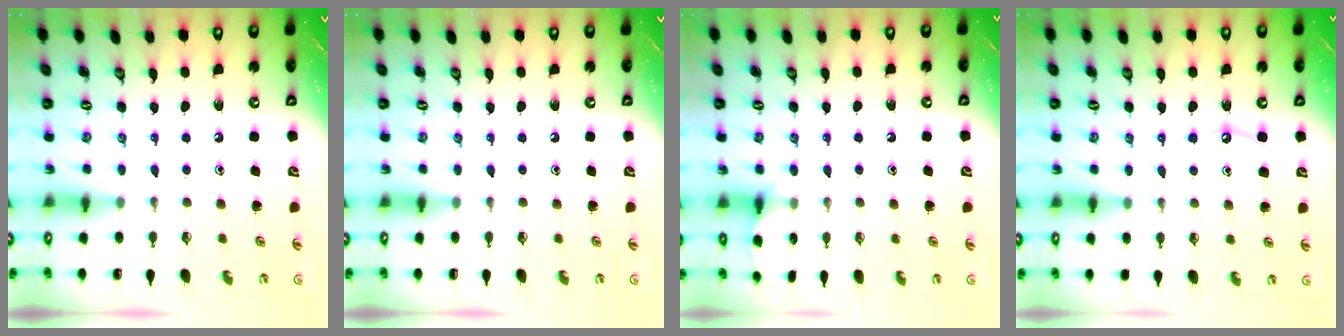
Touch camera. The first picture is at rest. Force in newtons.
{"total": 0.0}
{"total": 5.7, "press": 5.7, "slide": 0.7}
{"total": 5.9, "press": 5.9, "slide": 0.6}